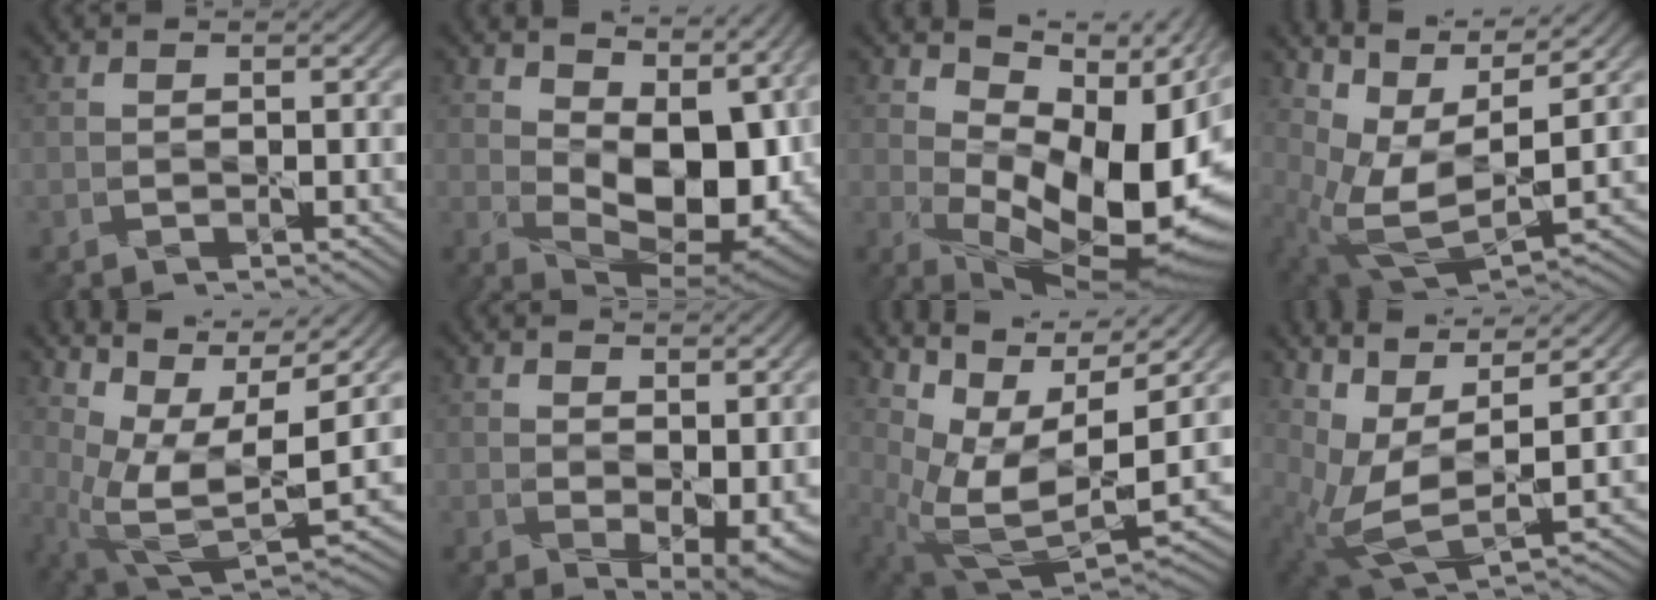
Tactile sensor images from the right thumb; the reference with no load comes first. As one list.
[{"total": 14.7, "force": [3.6, 8.3, 11.6], "torque": [-0.178, -0.011, 0.074]}, {"total": 15.6, "force": [2.1, 8.6, 12.9], "torque": [-0.194, -0.018, 0.056]}, {"total": 9.2, "force": [4.9, 3.6, 6.9], "torque": [-0.153, 0.004, 0.096]}, {"total": 11.4, "force": [4.6, 4.6, 9.3], "torque": [-0.188, -0.003, 0.092]}, {"total": 6.1, "force": [1.1, 3.6, 4.9], "torque": [-0.082, -0.025, 0.037]}, {"total": 10.7, "force": [5.4, 4.2, 8.2], "torque": [-0.178, -0.004, 0.107]}, {"total": 8.5, "force": [4.1, 3.1, 6.8], "torque": [-0.164, 0.002, 0.082]}]